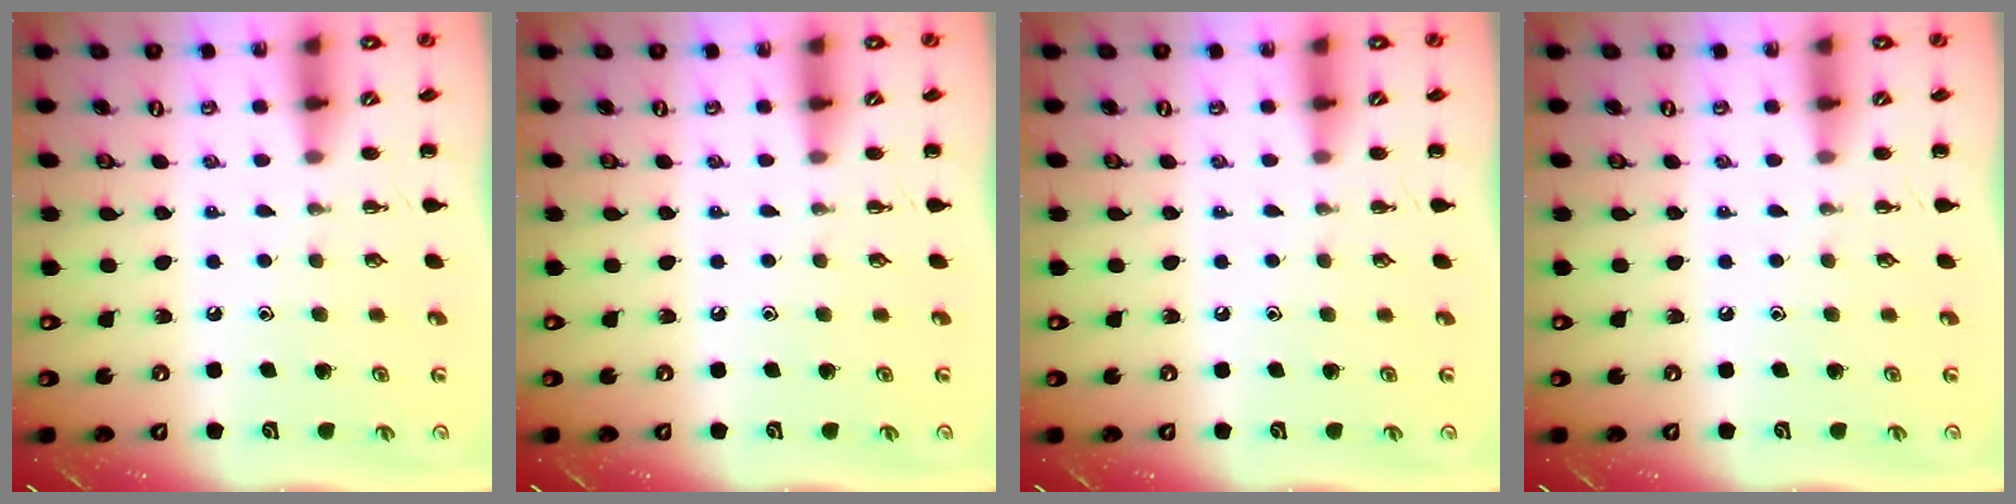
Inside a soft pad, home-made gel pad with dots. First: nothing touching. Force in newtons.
{"total": 0.0}
{"total": 0.0}
{"total": 0.0}